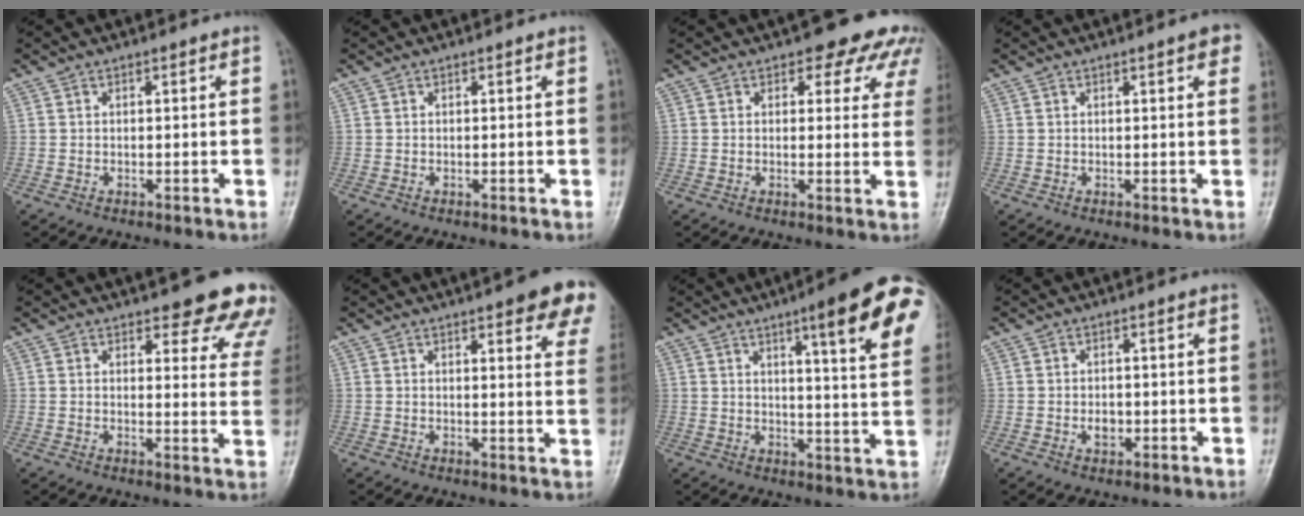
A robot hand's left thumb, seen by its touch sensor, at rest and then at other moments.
{"total": 0.0}
{"total": 9.5, "force": [6.5, 4.7, 5.2], "torque": [-0.014, -0.023, 0.060]}
{"total": 3.1, "force": [1.5, 0.8, 2.6], "torque": [-0.023, 0.000, 0.014]}
{"total": 14.5, "force": [11.4, 4.6, 7.7], "torque": [-0.039, -0.055, 0.112]}
{"total": 13.3, "force": [8.4, 3.9, 9.5], "torque": [-0.087, -0.029, 0.085]}
{"total": 17.8, "force": [8.5, 2.8, 15.4], "torque": [-0.174, -0.032, 0.104]}
{"total": 2.3, "force": [-0.5, 1.7, 1.5], "torque": [-0.015, 0.003, -0.005]}